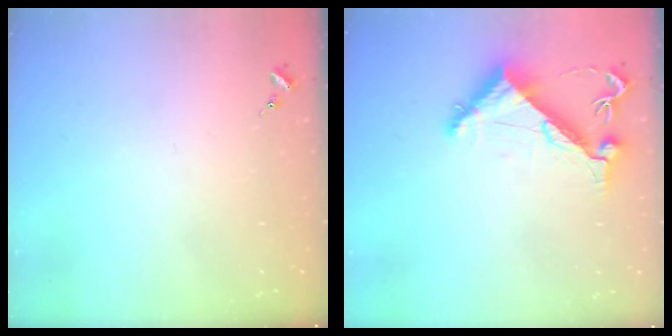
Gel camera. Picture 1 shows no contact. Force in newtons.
{"total": 6.7, "press": 6.6, "slide": 0.7}